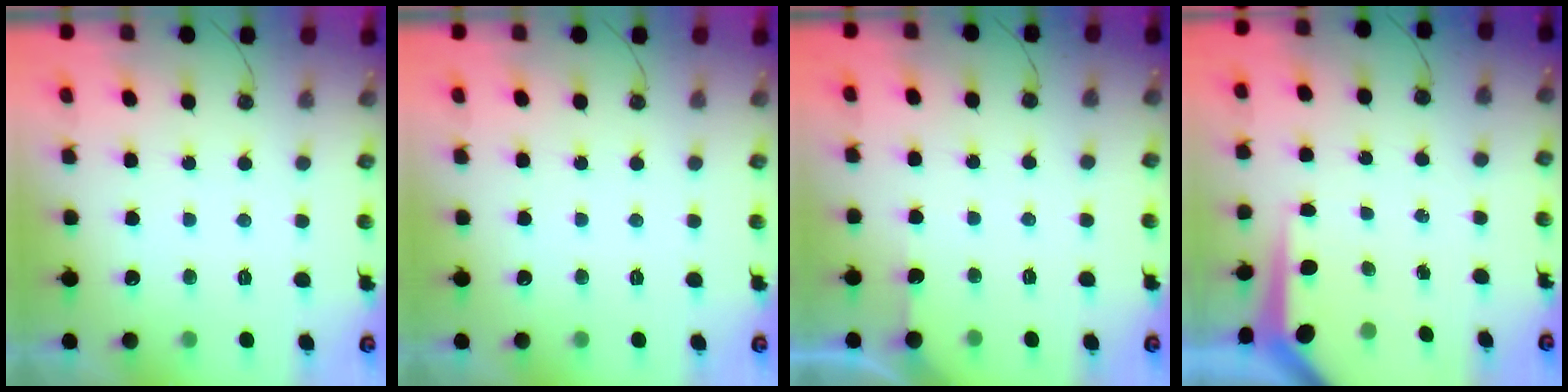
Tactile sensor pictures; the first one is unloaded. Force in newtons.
{"total": 0.0}
{"total": 3.0, "press": 3.0, "slide": 0.3}
{"total": 6.2, "press": 6.2, "slide": 0.6}